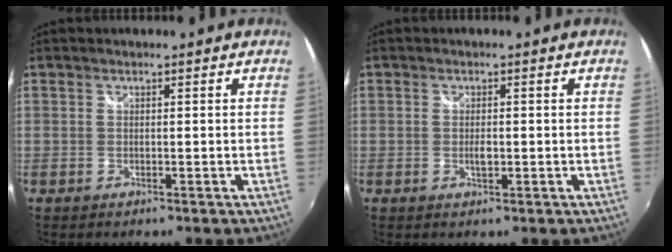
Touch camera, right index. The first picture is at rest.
{"total": 1.7, "force": [-0.3, 0.8, 1.5], "torque": [-0.025, -0.002, -0.006]}